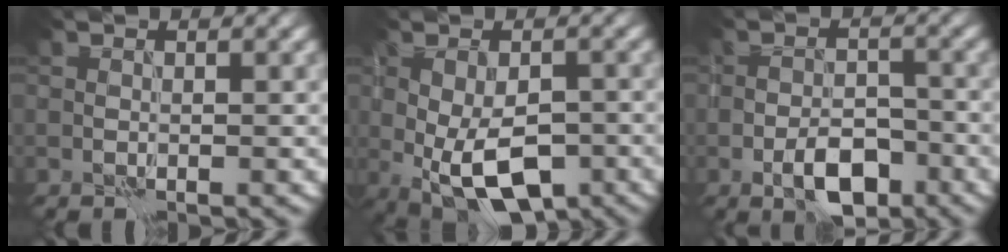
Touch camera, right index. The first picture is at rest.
{"total": 8.0, "force": [-2.9, 3.8, 6.4], "torque": [-0.124, -0.025, -0.033]}
{"total": 4.7, "force": [-2.6, 2.2, 3.2], "torque": [-0.049, 0.000, -0.043]}